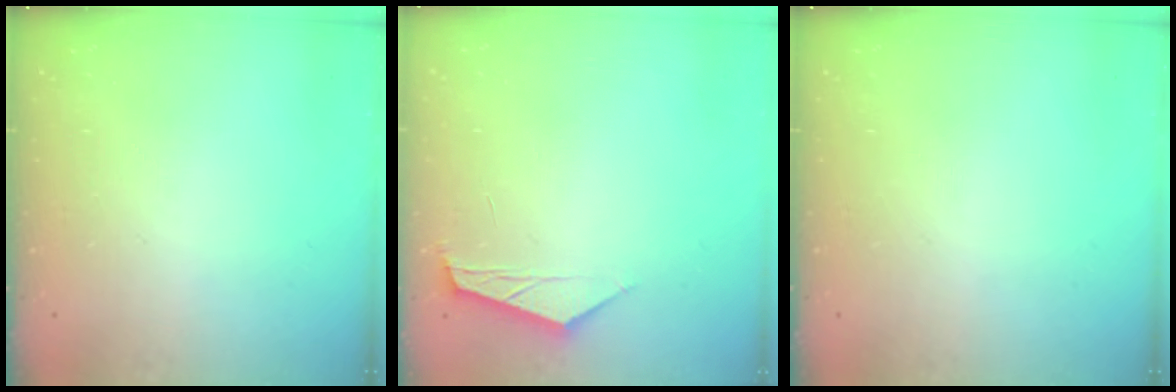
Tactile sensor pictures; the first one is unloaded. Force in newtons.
{"total": 3.5, "press": 3.4, "slide": 0.4}
{"total": 0.0}